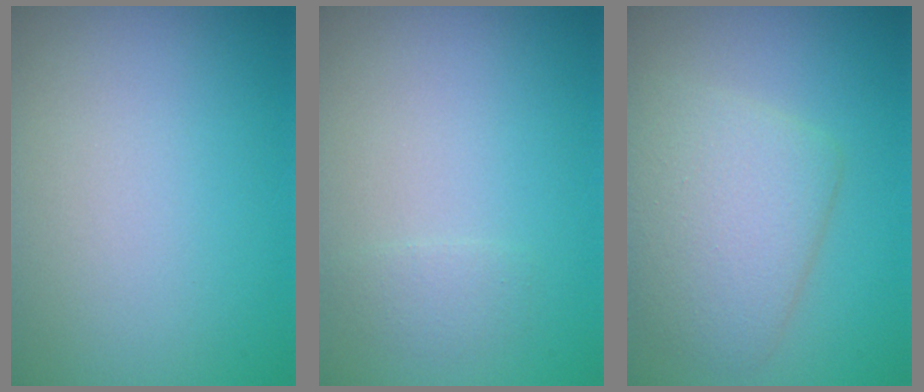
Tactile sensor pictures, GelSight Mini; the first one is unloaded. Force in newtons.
{"total": 0.9, "press": 0.9, "slide": 0.0}
{"total": 5.1, "press": 5.1, "slide": 0.1}